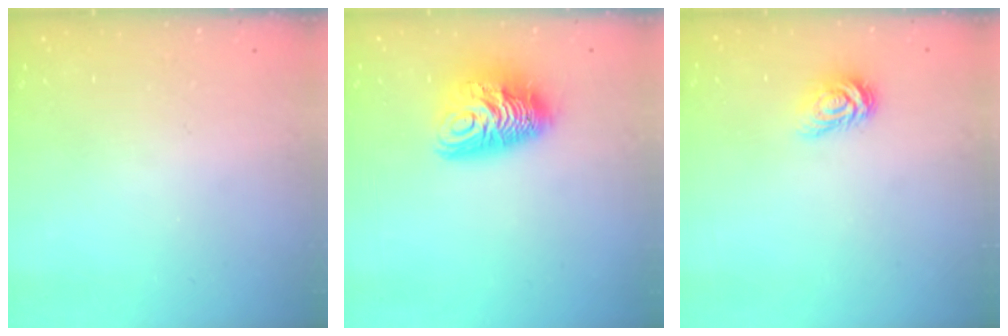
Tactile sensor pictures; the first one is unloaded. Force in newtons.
{"total": 11.5, "press": 11.5, "slide": 1.1}
{"total": 4.2, "press": 4.2, "slide": 0.5}